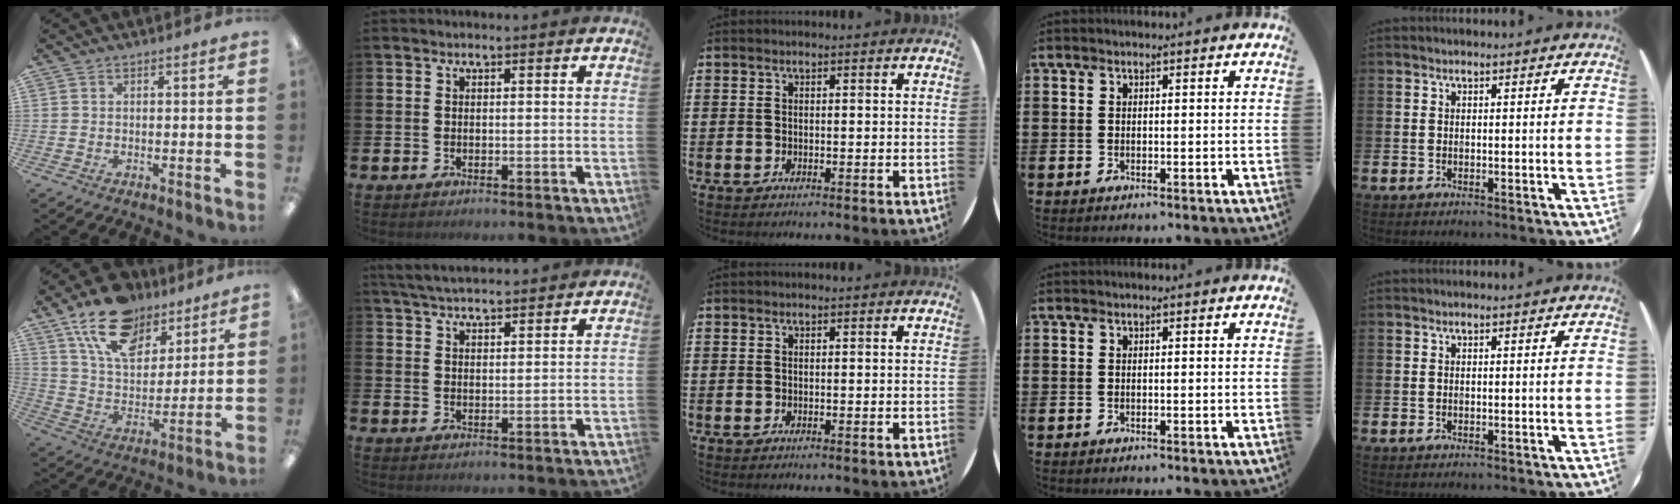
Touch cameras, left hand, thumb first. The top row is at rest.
{"thumb": {"total": 17.2, "force": [11.8, 9.3, 8.4], "torque": [-0.153, -0.052, 0.216]}, "index": {"total": 4.5, "force": [4.4, 0.6, 1.0], "torque": [-0.032, -0.015, 0.081]}}